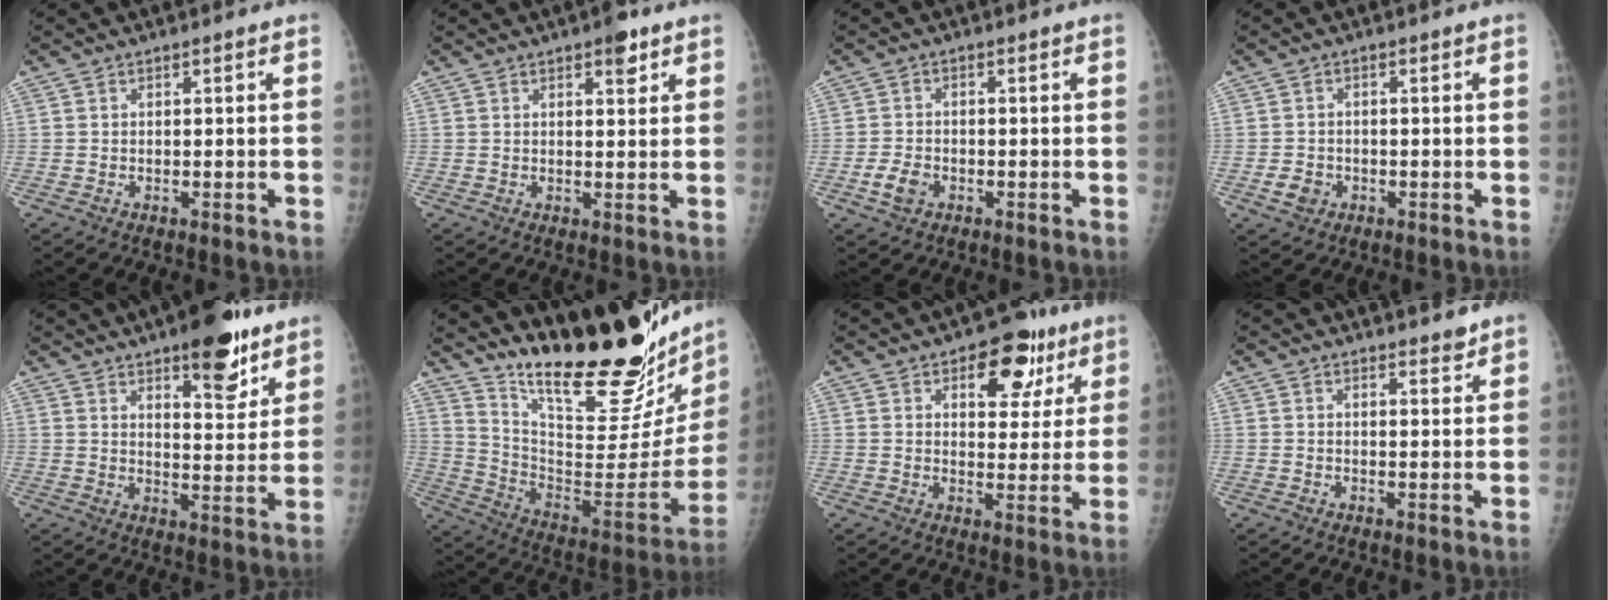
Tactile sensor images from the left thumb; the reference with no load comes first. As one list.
[{"total": 3.6, "force": [2.2, 1.5, 2.4], "torque": [-0.020, -0.009, 0.028]}, {"total": 3.8, "force": [-1.5, 2.7, 2.2], "torque": [-0.040, 0.004, -0.027]}, {"total": 3.0, "force": [-1.0, 2.6, 1.3], "torque": [-0.015, 0.003, -0.014]}, {"total": 12.8, "force": [8.4, 4.6, 8.5], "torque": [-0.080, -0.049, 0.119]}, {"total": 32.1, "force": [25.9, 7.0, 17.6], "torque": [-0.251, -0.168, 0.380]}, {"total": 11.2, "force": [6.0, 6.5, 7.0], "torque": [-0.045, -0.022, 0.079]}, {"total": 2.3, "force": [2.1, 0.6, 0.7], "torque": [0.002, -0.017, 0.028]}]